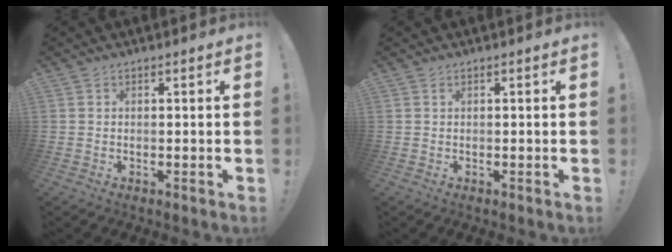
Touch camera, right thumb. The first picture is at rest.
{"total": 0.0}